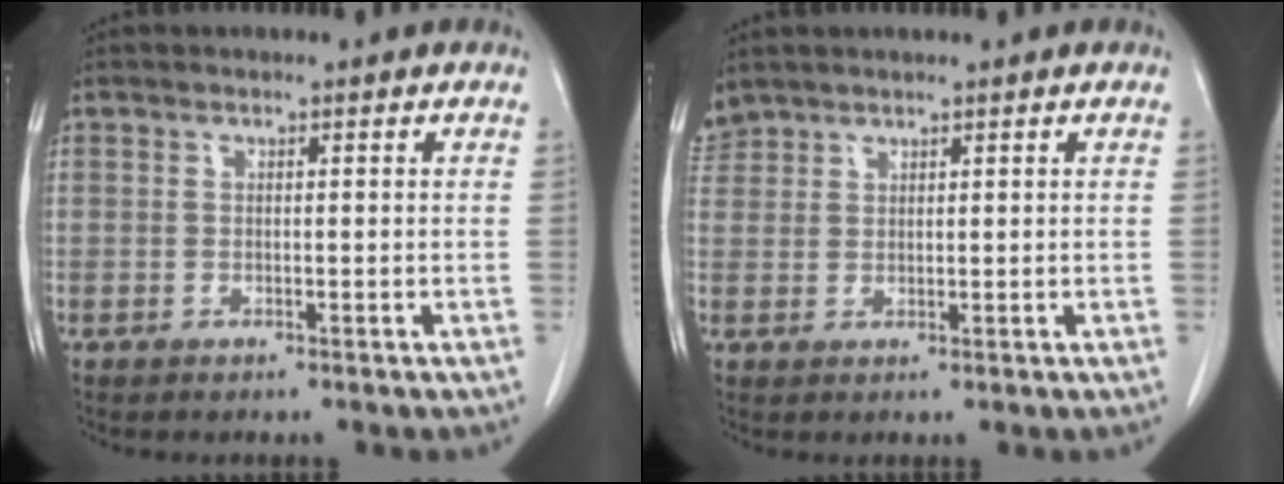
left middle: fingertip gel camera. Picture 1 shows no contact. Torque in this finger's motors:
{"motor_torque": [0.37, -0.37, 0.05, 0.01]}